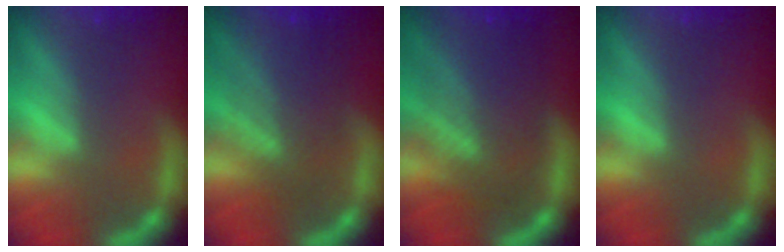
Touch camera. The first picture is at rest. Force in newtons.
{"total": 7.0}
{"total": 9.1}
{"total": 0.0}